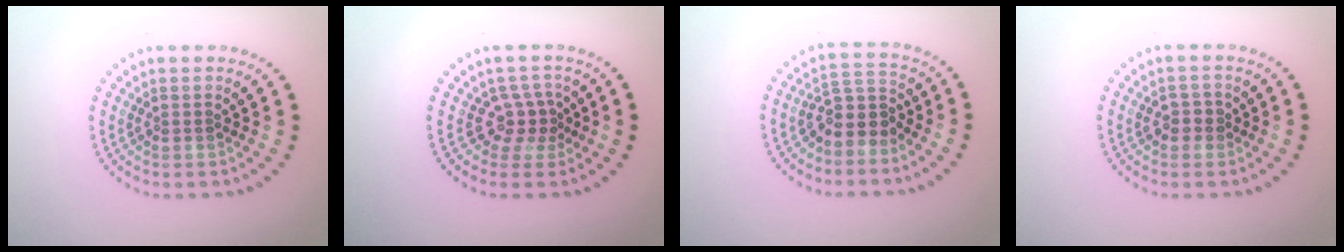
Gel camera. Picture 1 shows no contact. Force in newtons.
{"total": 2.4, "press": 1.6, "slide": 1.8}
{"total": 2.9, "press": 2.4, "slide": 1.7}
{"total": 1.2, "press": 1.2, "slide": 0.2}